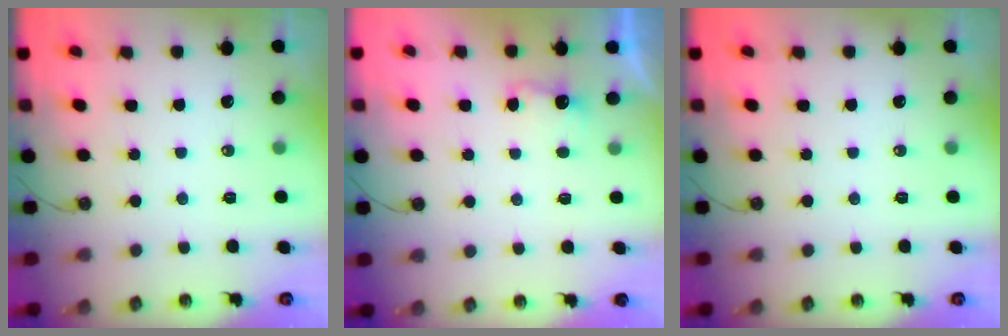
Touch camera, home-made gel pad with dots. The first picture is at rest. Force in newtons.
{"total": 2.7, "press": 2.5, "slide": 0.9}
{"total": 0.0}